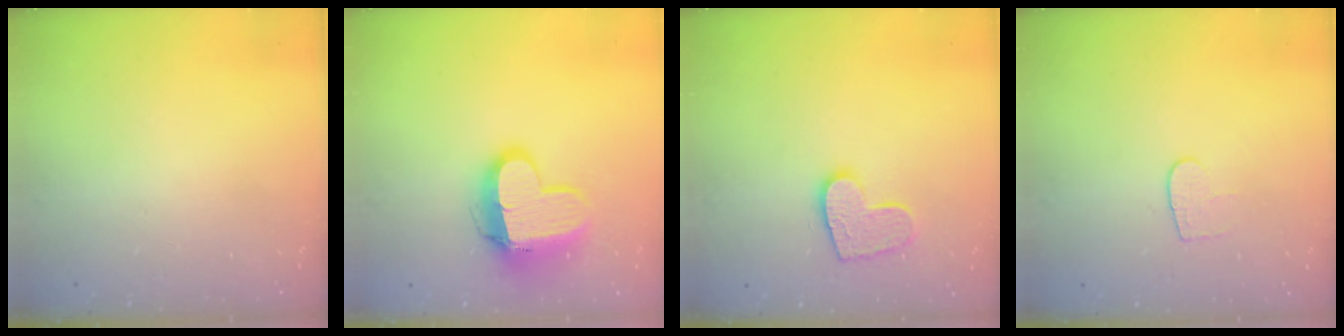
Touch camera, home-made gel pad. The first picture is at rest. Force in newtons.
{"total": 13.5, "press": 13.5, "slide": 1.2}
{"total": 11.7, "press": 11.7, "slide": 0.8}
{"total": 5.4, "press": 5.4, "slide": 0.3}